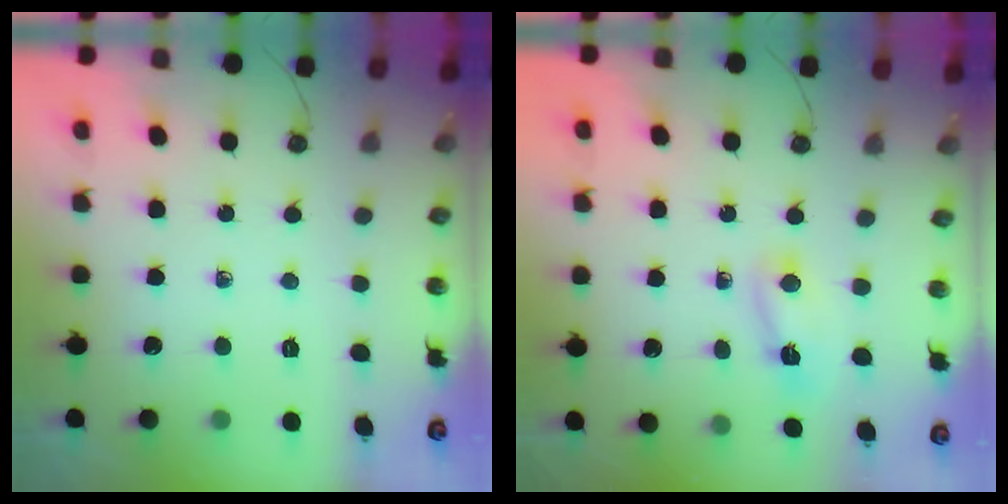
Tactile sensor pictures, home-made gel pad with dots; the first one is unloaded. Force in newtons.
{"total": 3.4, "press": 3.4, "slide": 0.4}